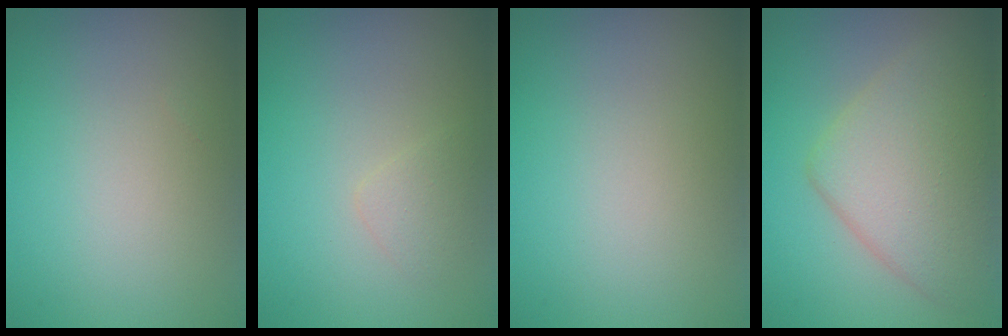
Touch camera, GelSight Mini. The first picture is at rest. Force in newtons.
{"total": 1.2, "press": 1.2, "slide": 0.1}
{"total": 0.0}
{"total": 6.7, "press": 6.7, "slide": 0.2}